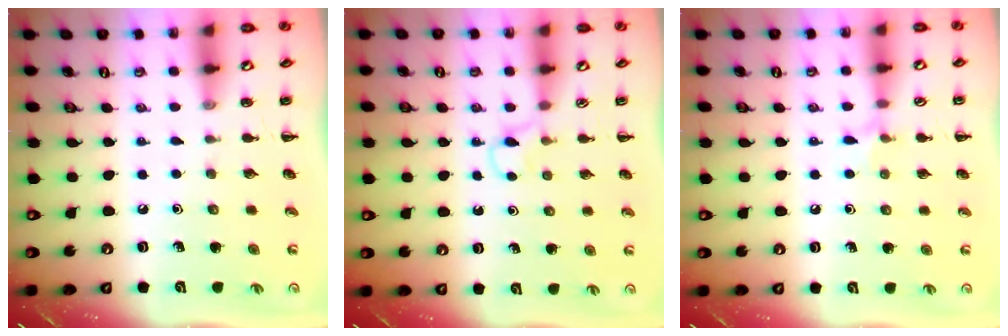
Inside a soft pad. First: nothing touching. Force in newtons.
{"total": 3.2, "press": 3.0, "slide": 1.1}
{"total": 5.8, "press": 5.5, "slide": 2.0}